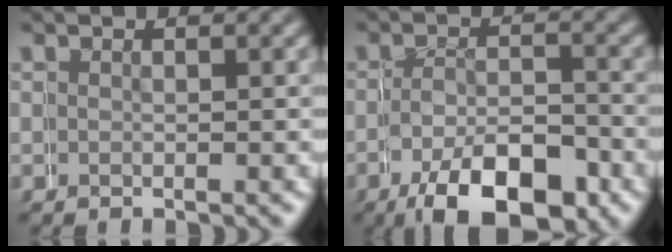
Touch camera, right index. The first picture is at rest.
{"total": 7.4, "force": [-4.6, 3.7, 4.4], "torque": [-0.071, -0.025, -0.067]}